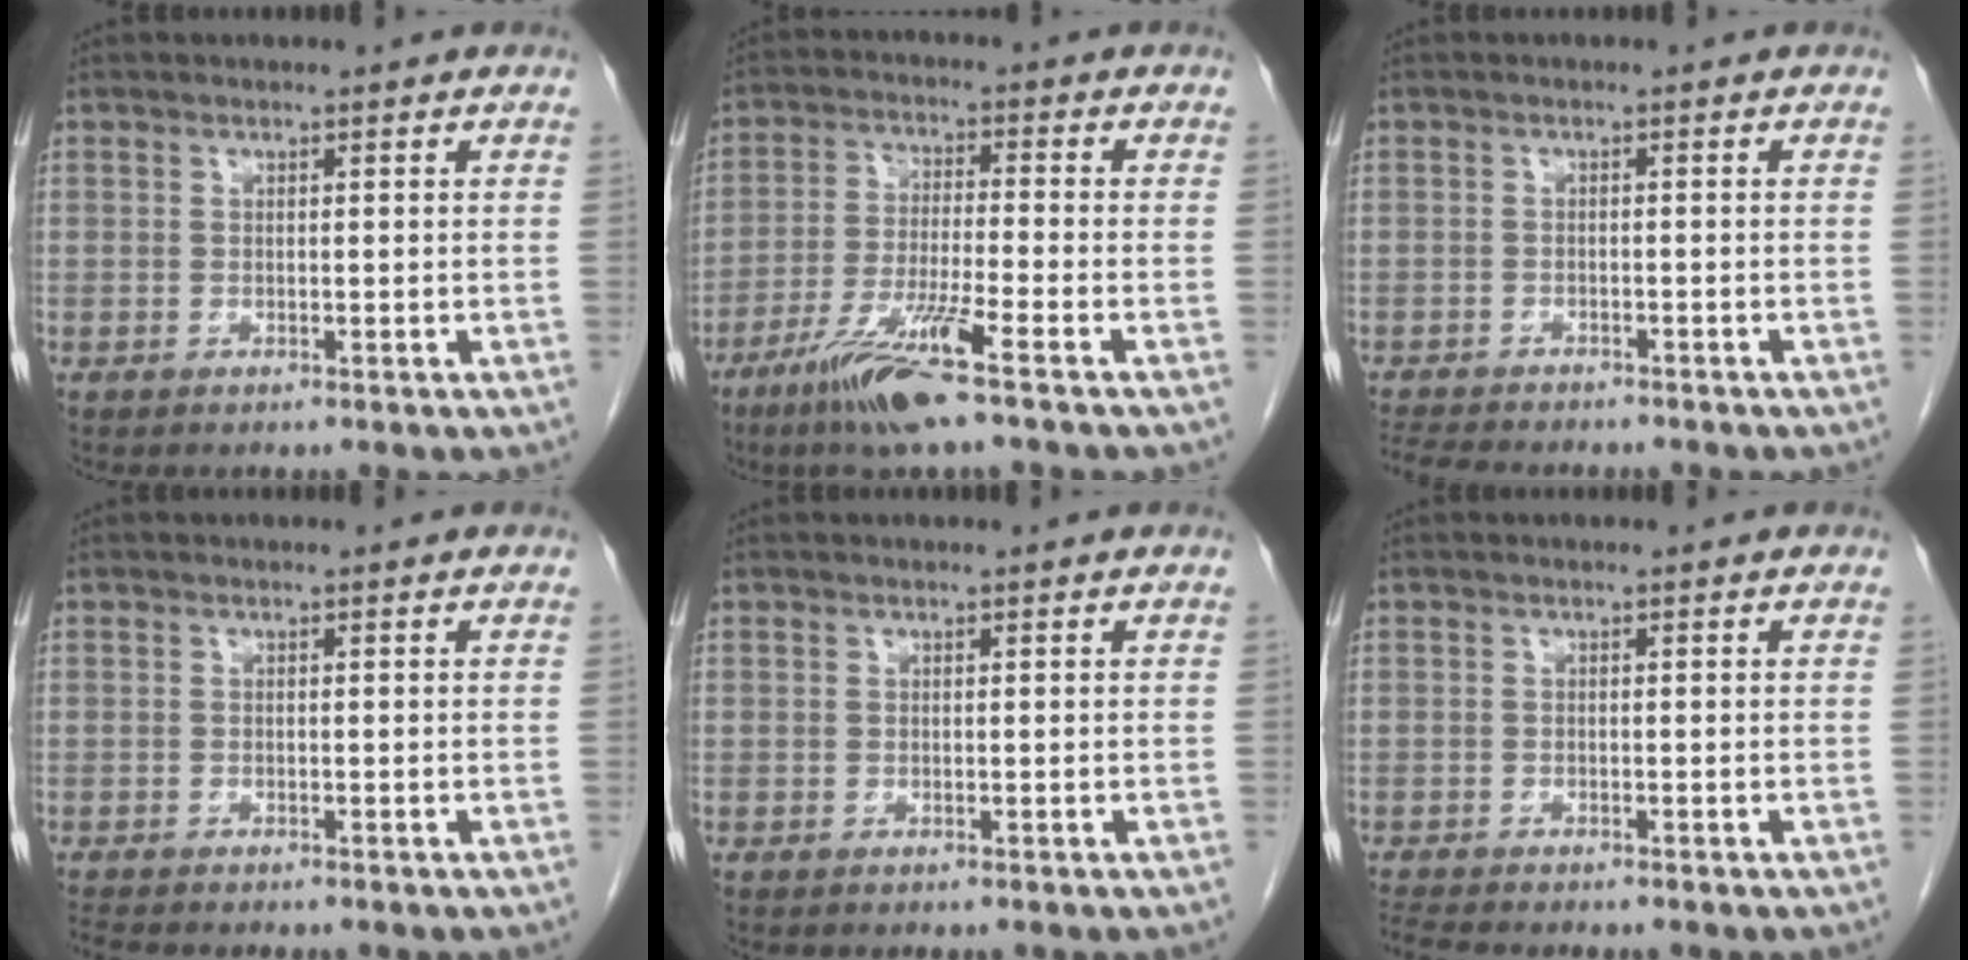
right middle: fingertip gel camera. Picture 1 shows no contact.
{"total": 10.3, "force": [-6.4, -0.3, 8.0], "torque": [-0.163, -0.029, -0.123]}
{"total": 9.4, "force": [-8.3, 1.9, 3.9], "torque": [-0.063, -0.005, -0.122]}
{"total": 2.2, "force": [-2.1, 0.0, 0.7], "torque": [-0.013, -0.007, -0.035]}
{"total": 0.0}
{"total": 3.0, "force": [-2.8, -0.2, 1.0], "torque": [-0.020, -0.014, -0.051]}